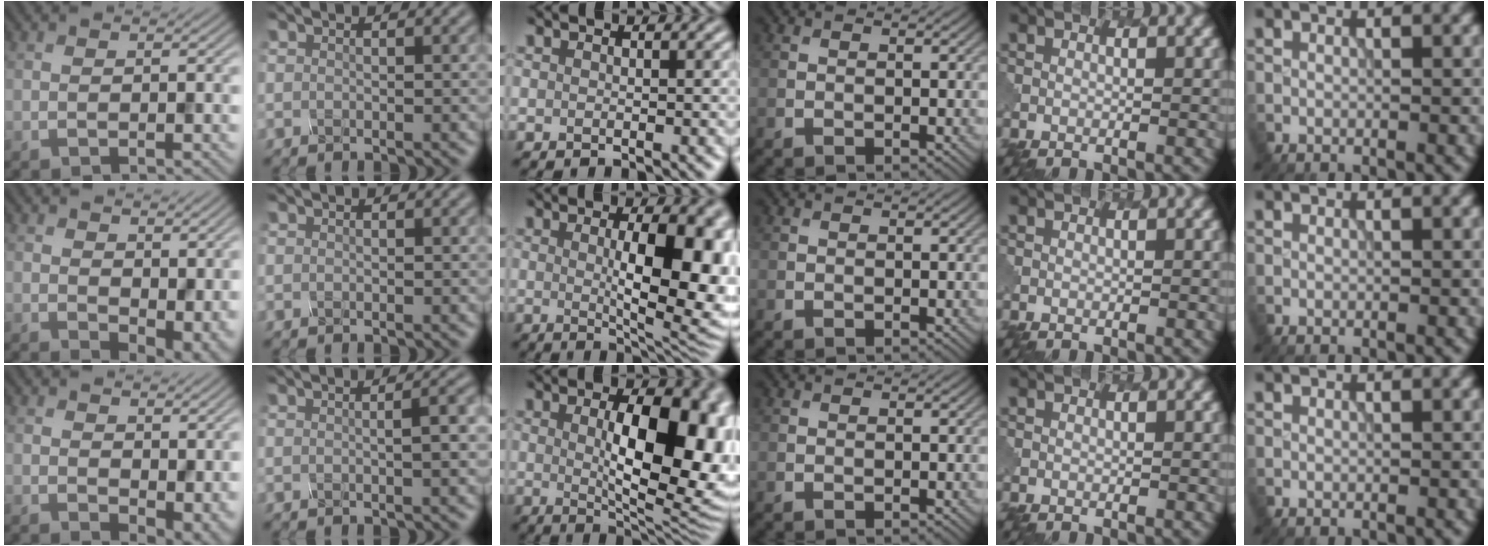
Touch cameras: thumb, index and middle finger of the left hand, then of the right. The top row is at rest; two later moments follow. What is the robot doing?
{"motion": "unscrew", "object": "spray bottle"}